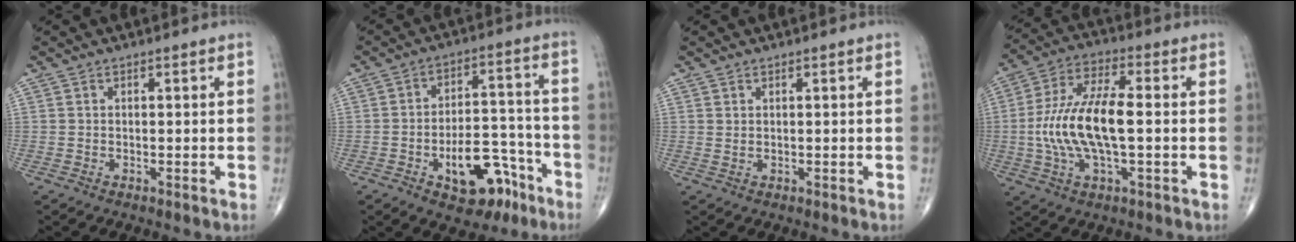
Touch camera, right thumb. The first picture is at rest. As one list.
[{"total": 13.5, "force": [-6.9, 7.3, 9.1], "torque": [-0.094, 0.060, -0.092]}, {"total": 0.8, "force": [0.5, 0.2, 0.6], "torque": [-0.013, -0.001, 0.010]}, {"total": 15.2, "force": [-1.0, 5.8, 14.0], "torque": [-0.294, 0.022, -0.020]}]